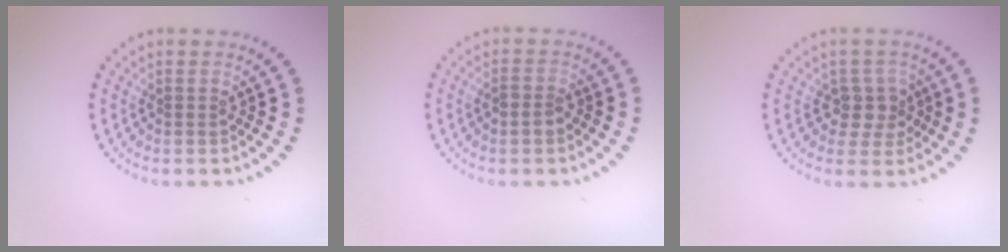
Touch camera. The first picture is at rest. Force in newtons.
{"total": 1.3, "press": 1.3, "slide": 0.4}
{"total": 2.3, "press": 2.0, "slide": 1.2}